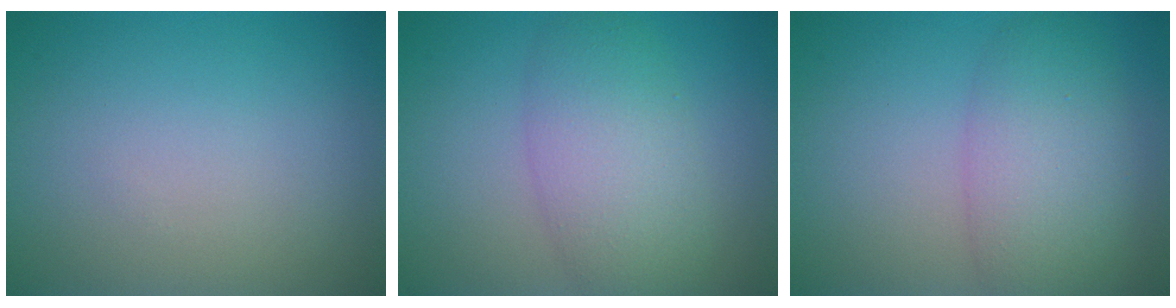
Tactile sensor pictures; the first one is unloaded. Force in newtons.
{"total": 5.6, "press": 5.5, "slide": 0.4}
{"total": 5.5, "press": 5.5, "slide": 0.1}